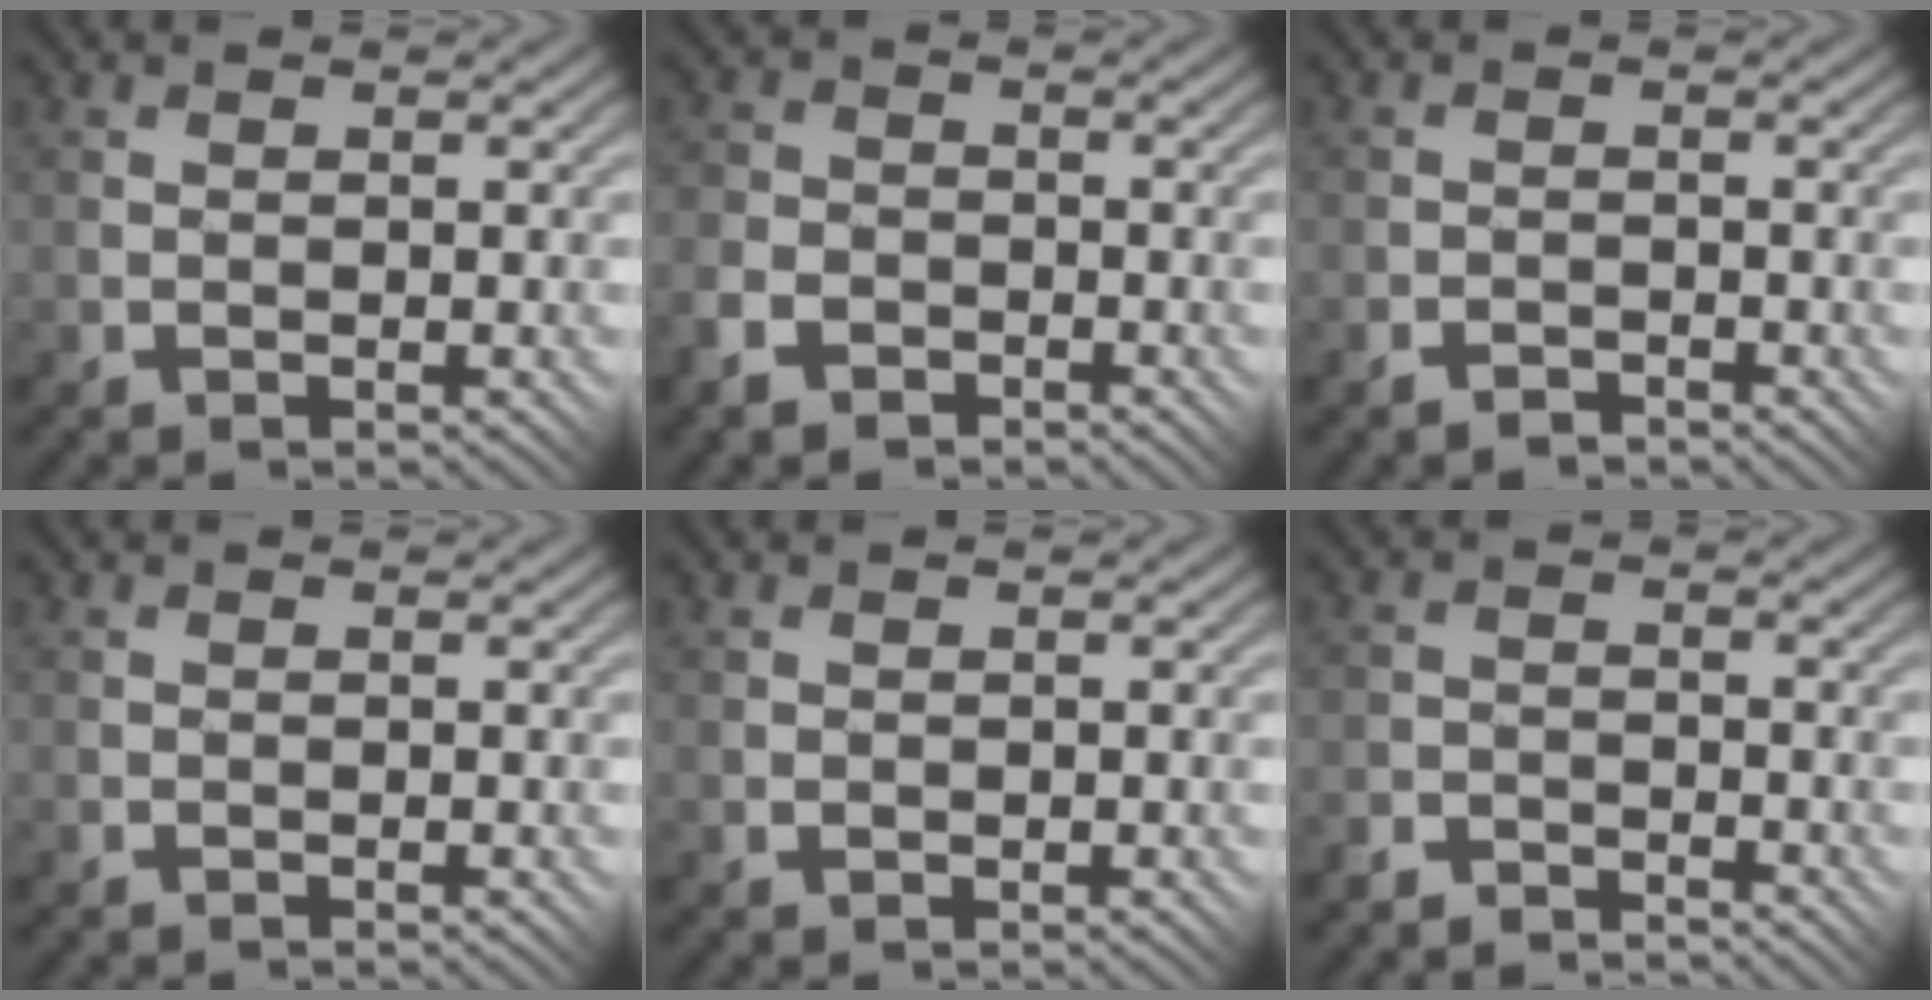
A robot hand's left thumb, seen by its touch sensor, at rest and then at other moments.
{"total": 4.1, "force": [-2.7, 2.6, 1.8], "torque": [-0.047, 0.000, -0.061]}
{"total": 1.4, "force": [-1.3, 0.4, 0.4], "torque": [-0.002, 0.006, -0.026]}
{"total": 0.0}
{"total": 0.6, "force": [0.0, 0.5, 0.3], "torque": [-0.002, -0.003, 0.001]}
{"total": 3.2, "force": [-3.2, 0.3, 0.3], "torque": [0.001, 0.004, -0.067]}